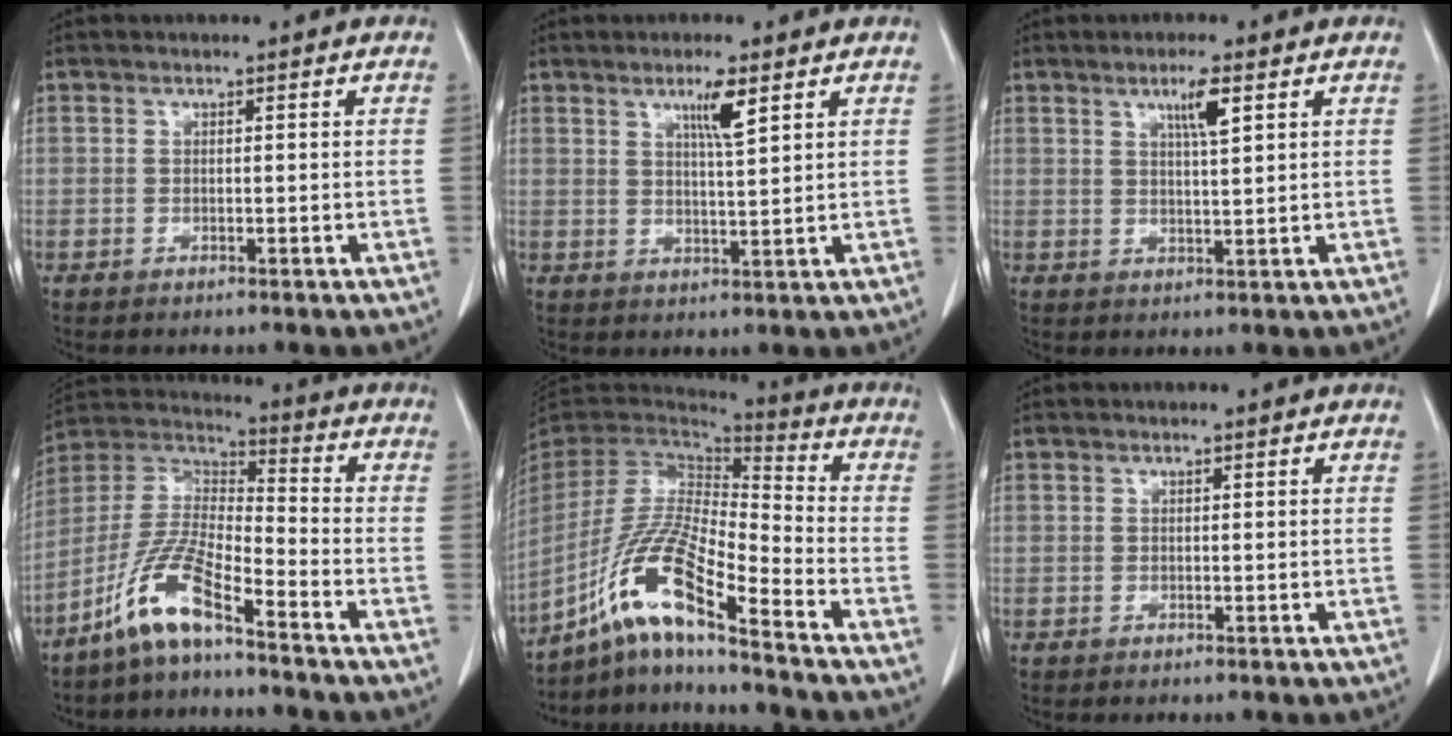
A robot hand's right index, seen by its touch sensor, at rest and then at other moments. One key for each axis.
{"total": 4.8, "fx": 2.7, "fy": 0.2, "fz": 4.0, "tx": -0.066, "ty": -0.006, "tz": 0.048}
{"total": 4.3, "fx": 2.2, "fy": 0.2, "fz": 3.7, "tx": -0.060, "ty": -0.004, "tz": 0.039}
{"total": 10.6, "fx": -7.4, "fy": 1.7, "fz": 7.5, "tx": -0.168, "ty": 0.002, "tz": -0.151}
{"total": 14.4, "fx": -9.7, "fy": 0.5, "fz": 10.7, "tx": -0.216, "ty": -0.006, "tz": -0.185}
{"total": 0.0}